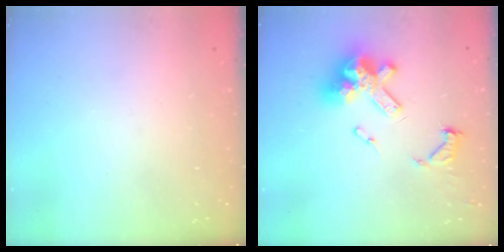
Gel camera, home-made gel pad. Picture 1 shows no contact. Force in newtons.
{"total": 13.6, "press": 13.6, "slide": 0.6}